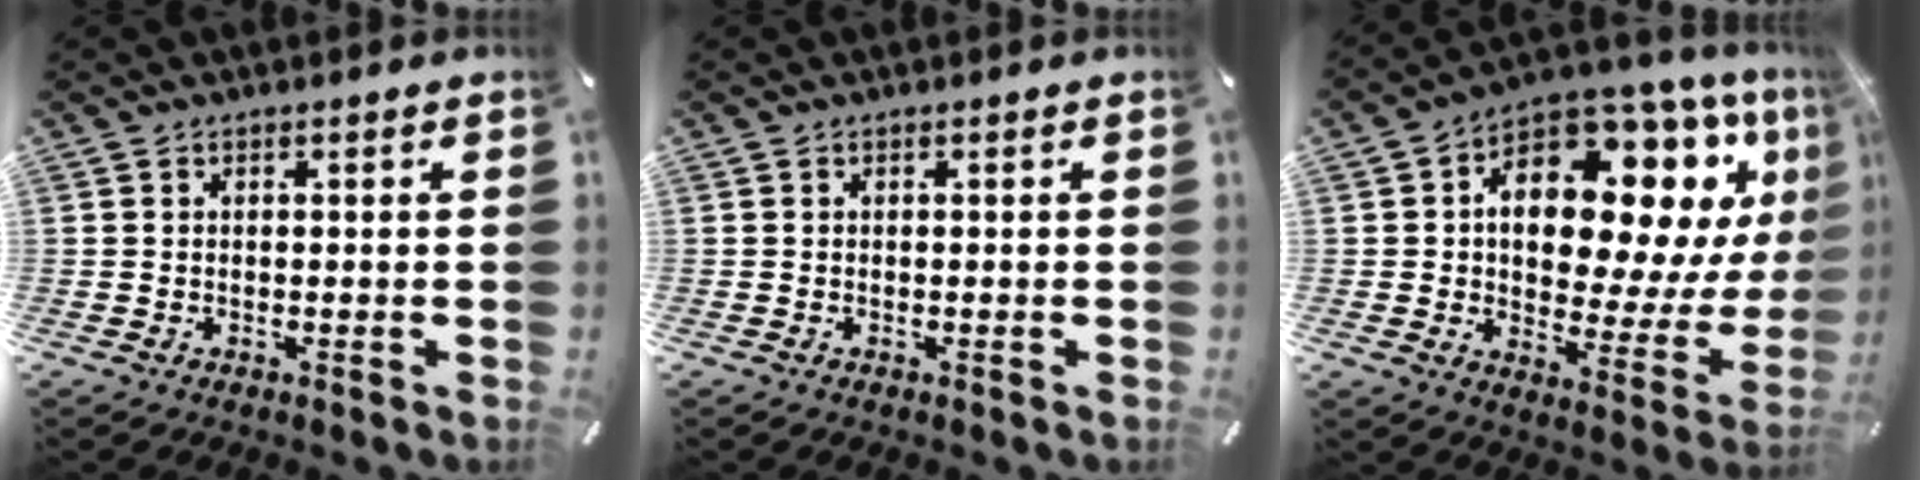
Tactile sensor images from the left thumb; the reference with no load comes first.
{"total": 0.0}
{"total": 21.1, "force": [7.7, 11.6, 15.8], "torque": [-0.234, -0.063, 0.124]}